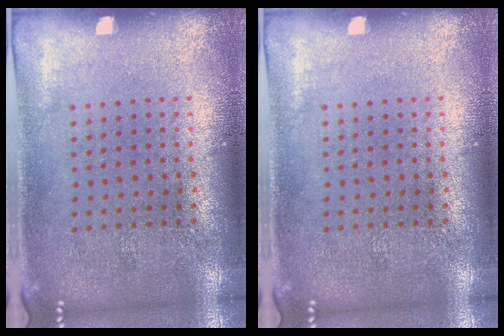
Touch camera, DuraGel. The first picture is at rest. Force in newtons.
{"total": 0.0}